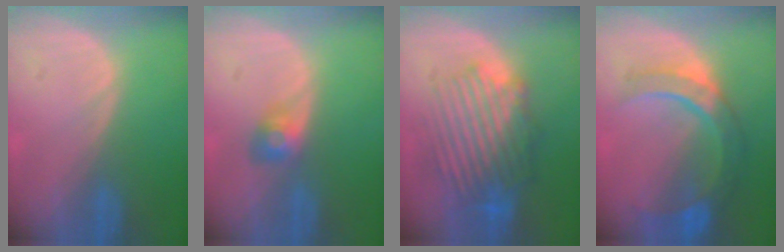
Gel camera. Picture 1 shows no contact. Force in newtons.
{"total": 3.0, "press": 2.6, "slide": 1.4}
{"total": 9.4, "press": 8.9, "slide": 3.1}
{"total": 8.8, "press": 8.0, "slide": 3.7}